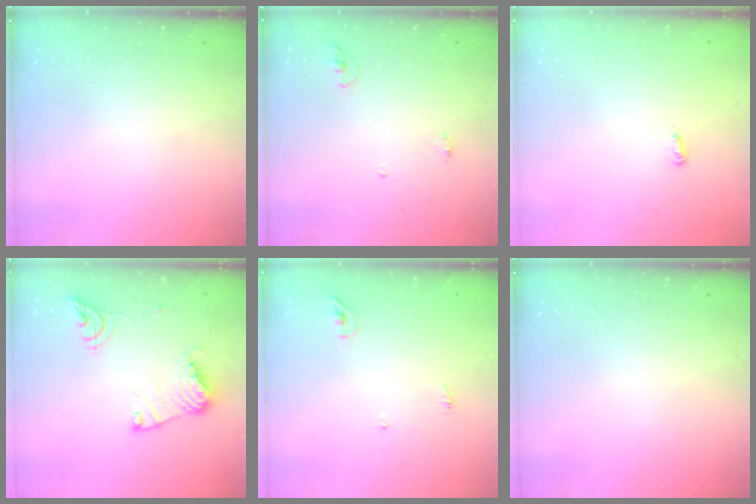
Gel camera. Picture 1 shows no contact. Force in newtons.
{"total": 5.0, "press": 4.8, "slide": 1.5}
{"total": 3.7, "press": 3.7, "slide": 0.2}
{"total": 13.4, "press": 13.3, "slide": 1.4}
{"total": 3.4, "press": 3.4, "slide": 0.7}
{"total": 0.0}